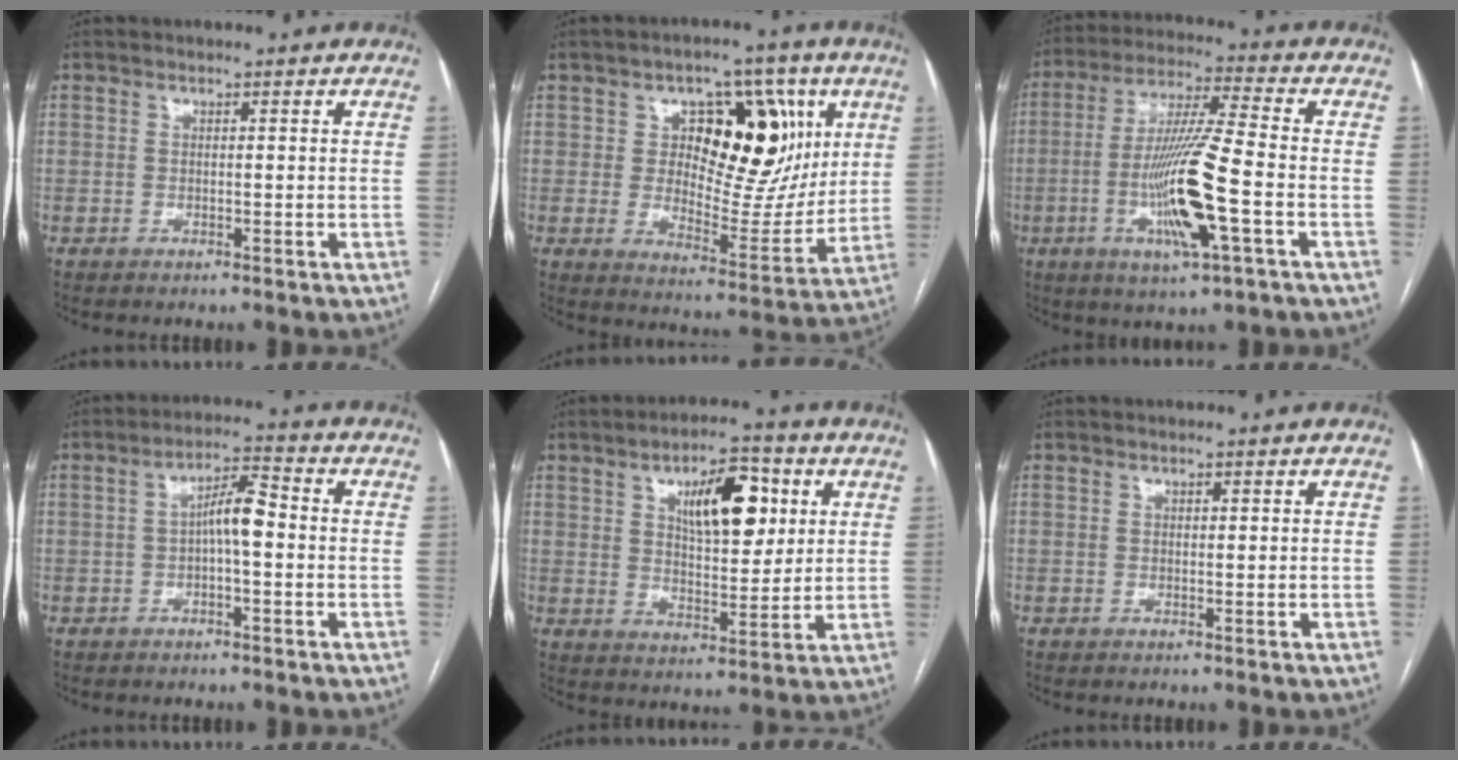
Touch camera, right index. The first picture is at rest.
{"total": 16.1, "force": [5.3, 8.8, 12.4], "torque": [-0.159, 0.020, 0.086]}
{"total": 14.3, "force": [-3.9, 0.5, 13.8], "torque": [-0.274, -0.011, -0.072]}
{"total": 5.4, "force": [-0.4, 1.2, 5.2], "torque": [-0.089, 0.018, -0.008]}
{"total": 11.4, "force": [4.2, 4.4, 9.7], "torque": [-0.151, 0.013, 0.071]}
{"total": 0.0}